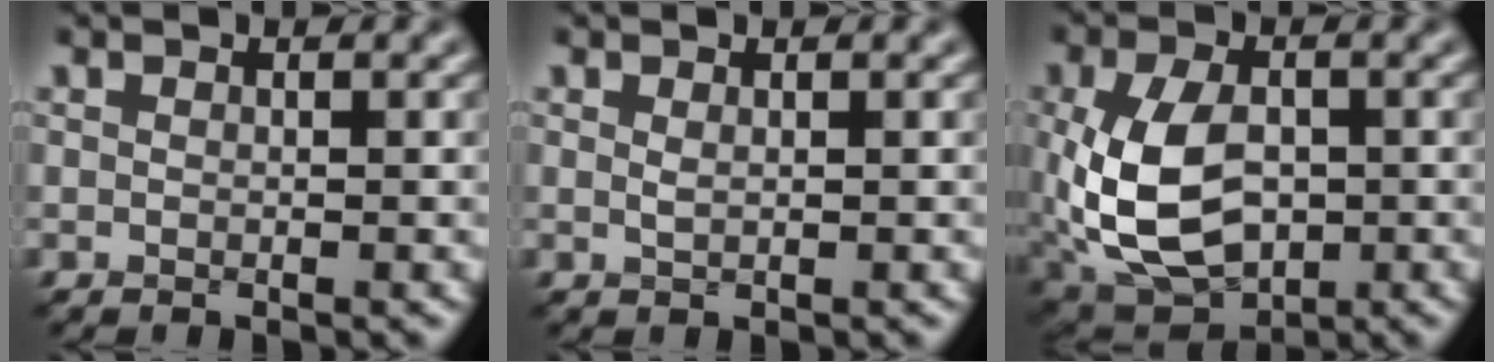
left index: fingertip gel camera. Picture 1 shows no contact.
{"total": 0.6, "force": [0.2, 0.1, 0.5], "torque": [-0.017, 0.000, 0.005]}
{"total": 9.6, "force": [-1.3, 6.0, 7.4], "torque": [-0.170, -0.013, -0.025]}